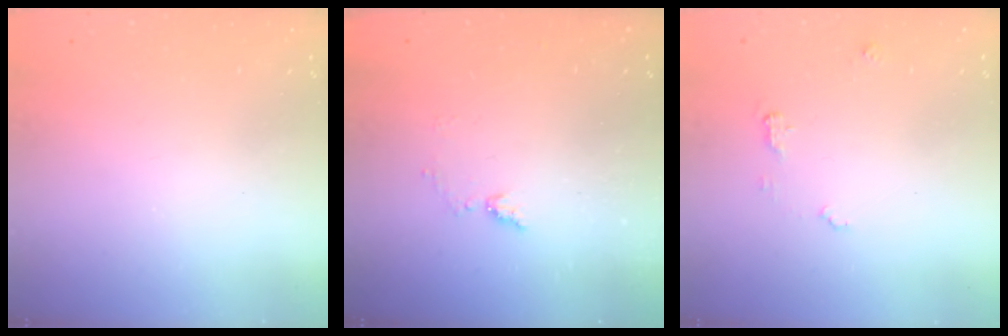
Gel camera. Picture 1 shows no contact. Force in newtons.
{"total": 5.3, "press": 5.3, "slide": 0.6}
{"total": 4.9, "press": 4.9, "slide": 0.5}